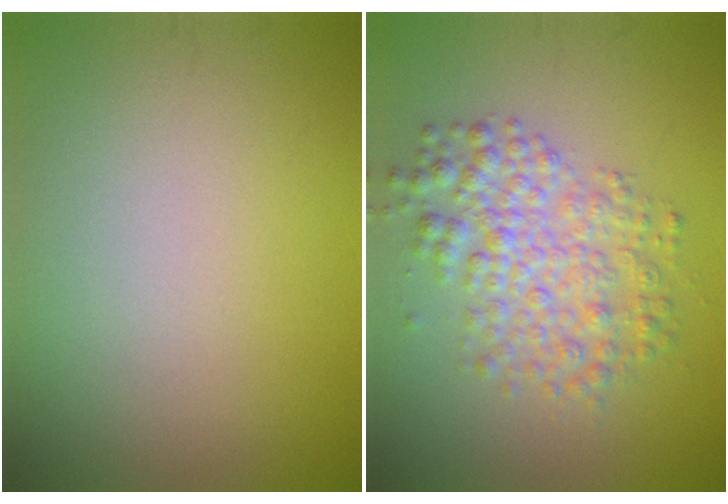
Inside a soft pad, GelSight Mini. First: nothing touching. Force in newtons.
{"total": 4.6, "press": 4.6, "slide": 0.1}